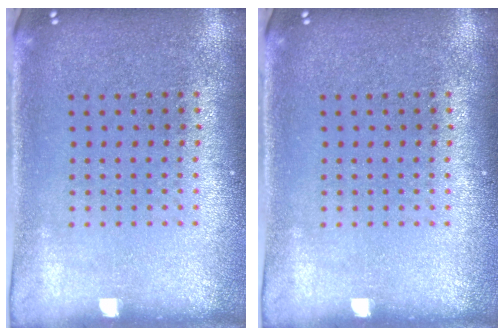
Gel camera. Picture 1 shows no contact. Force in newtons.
{"total": 0.0}